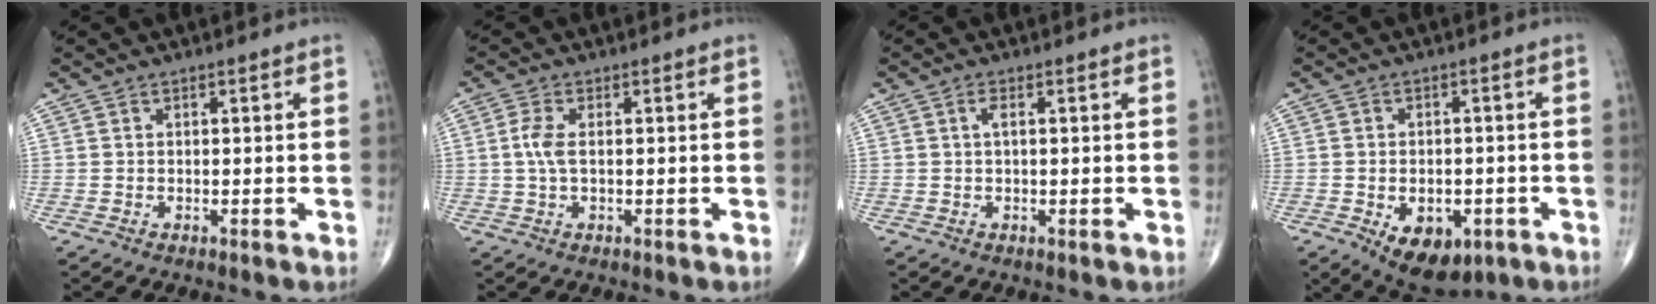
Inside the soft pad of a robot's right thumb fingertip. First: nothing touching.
{"total": 3.5, "force": [0.2, 1.5, 3.2], "torque": [-0.083, 0.005, 0.003]}
{"total": 1.5, "force": [0.3, 0.3, 1.4], "torque": [-0.031, 0.000, 0.003]}
{"total": 10.3, "force": [-4.2, 6.1, 7.1], "torque": [-0.086, 0.007, -0.050]}